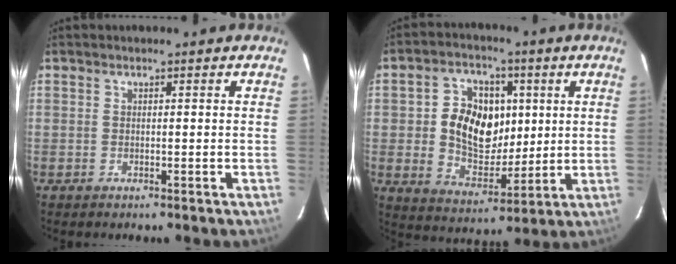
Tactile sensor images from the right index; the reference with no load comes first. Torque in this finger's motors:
{"motor_torque": [0.31, 0.12, 0.33, 0.09]}